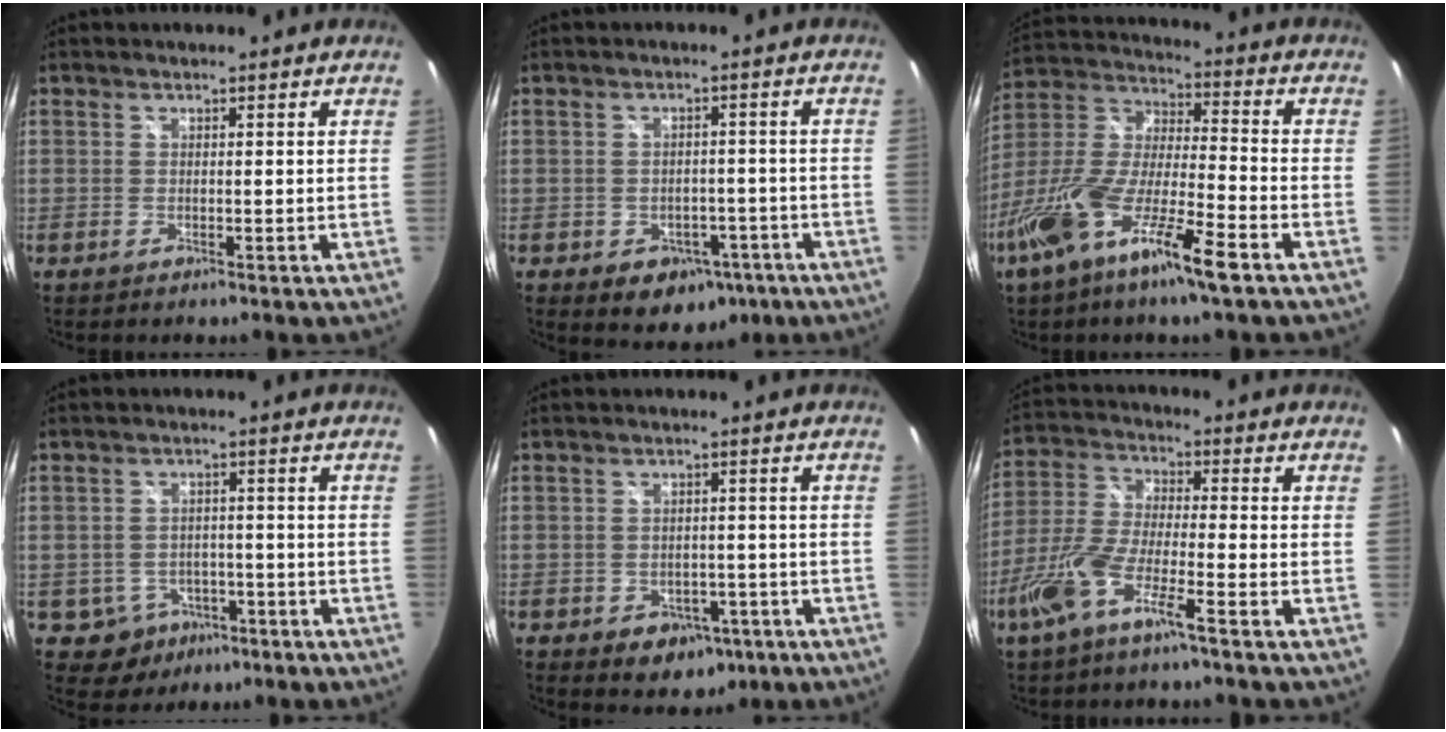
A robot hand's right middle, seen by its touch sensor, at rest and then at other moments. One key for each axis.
{"total": 9.0, "fx": -4.7, "fy": 6.6, "fz": 3.9, "tx": -0.070, "ty": 0.011, "tz": -0.039}
{"total": 17.9, "fx": -10.1, "fy": 2.8, "fz": 14.5, "tx": -0.289, "ty": -0.029, "tz": -0.196}
{"total": 6.7, "fx": -3.5, "fy": 5.5, "fz": 1.6, "tx": -0.042, "ty": 0.013, "tz": -0.032}
{"total": 7.3, "fx": -3.6, "fy": 5.5, "fz": 3.2, "tx": -0.063, "ty": 0.004, "tz": -0.030}
{"total": 10.5, "fx": -6.0, "fy": 1.4, "fz": 8.4, "tx": -0.186, "ty": -0.009, "tz": -0.119}